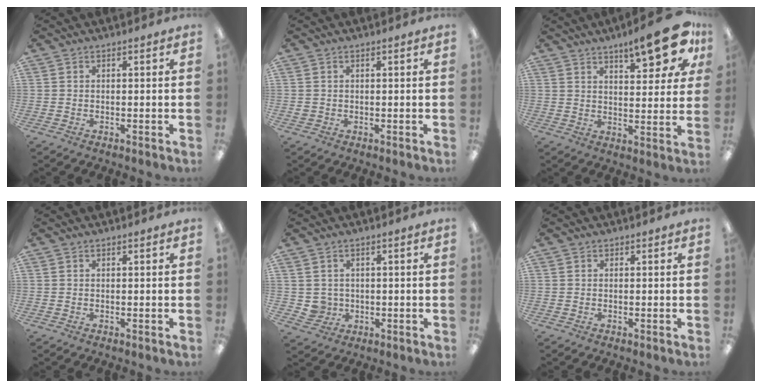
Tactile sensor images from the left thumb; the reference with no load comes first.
{"total": 1.0, "force": [0.4, 0.6, 0.7], "torque": [-0.015, 0.004, 0.006]}
{"total": 14.0, "force": [9.0, 3.8, 10.0], "torque": [-0.131, -0.050, 0.141]}
{"total": 0.0}
{"total": 3.4, "force": [0.7, 3.2, 0.7], "torque": [-0.022, 0.004, 0.015]}
{"total": 0.0}